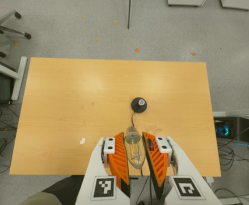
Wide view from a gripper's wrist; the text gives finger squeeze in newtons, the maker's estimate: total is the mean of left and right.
{"total": 18.5, "left": 19.9, "right": 17.1}